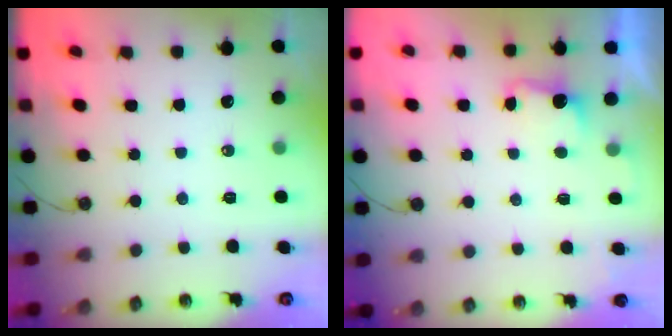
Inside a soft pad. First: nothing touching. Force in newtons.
{"total": 2.5, "press": 2.3, "slide": 0.9}